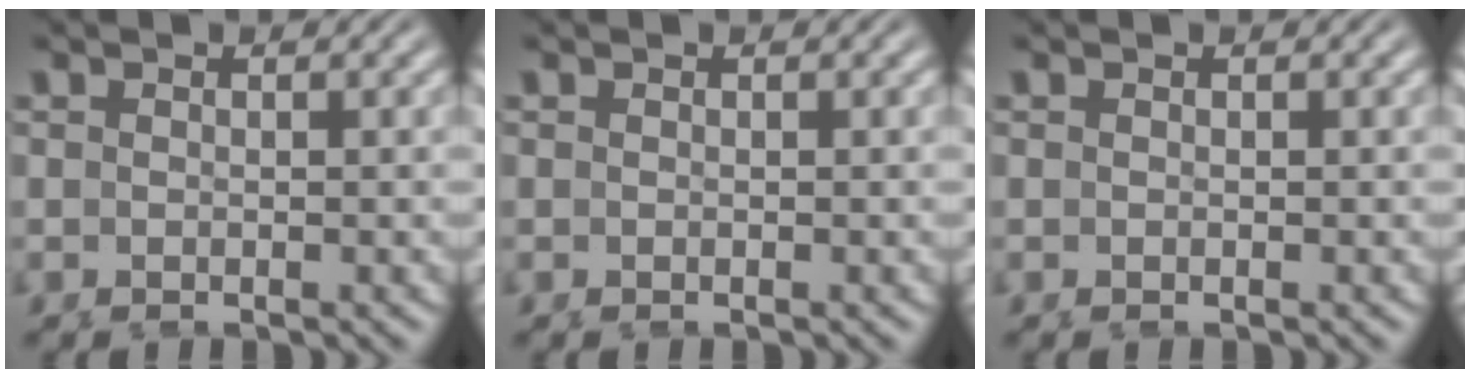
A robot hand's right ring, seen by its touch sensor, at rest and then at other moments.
{"total": 0.0}
{"total": 0.0}